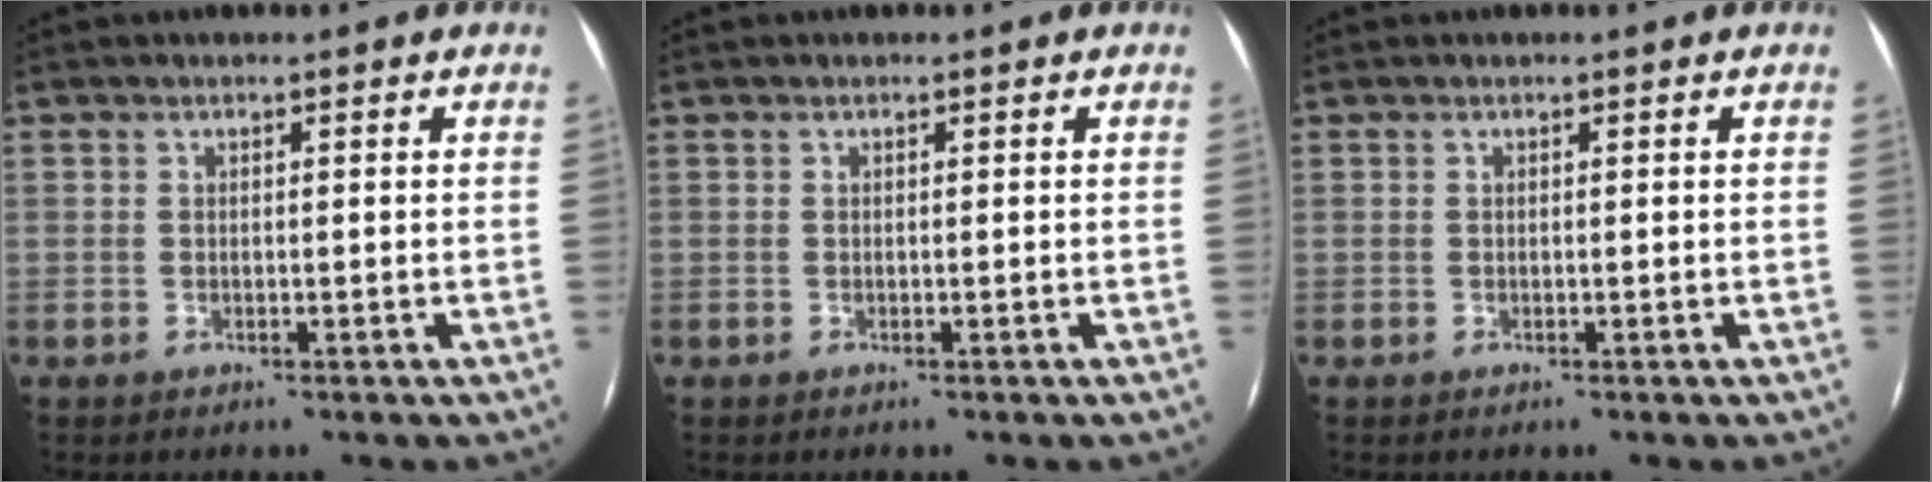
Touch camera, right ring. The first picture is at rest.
{"total": 0.0}
{"total": 0.0}